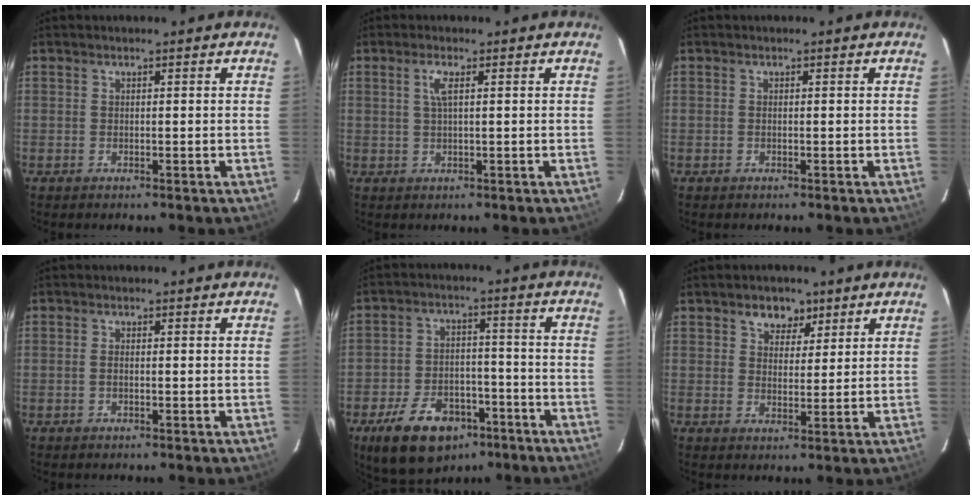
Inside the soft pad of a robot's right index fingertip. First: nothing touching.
{"total": 2.3, "force": [0.7, 0.2, 2.2], "torque": [-0.045, 0.002, 0.014]}
{"total": 0.0}
{"total": 1.0, "force": [-0.2, 0.5, 0.8], "torque": [-0.019, 0.001, -0.005]}
{"total": 15.5, "force": [-9.7, 9.1, 8.1], "torque": [-0.173, 0.008, -0.141]}
{"total": 4.9, "force": [3.0, 3.4, 1.8], "torque": [-0.020, 0.003, 0.048]}